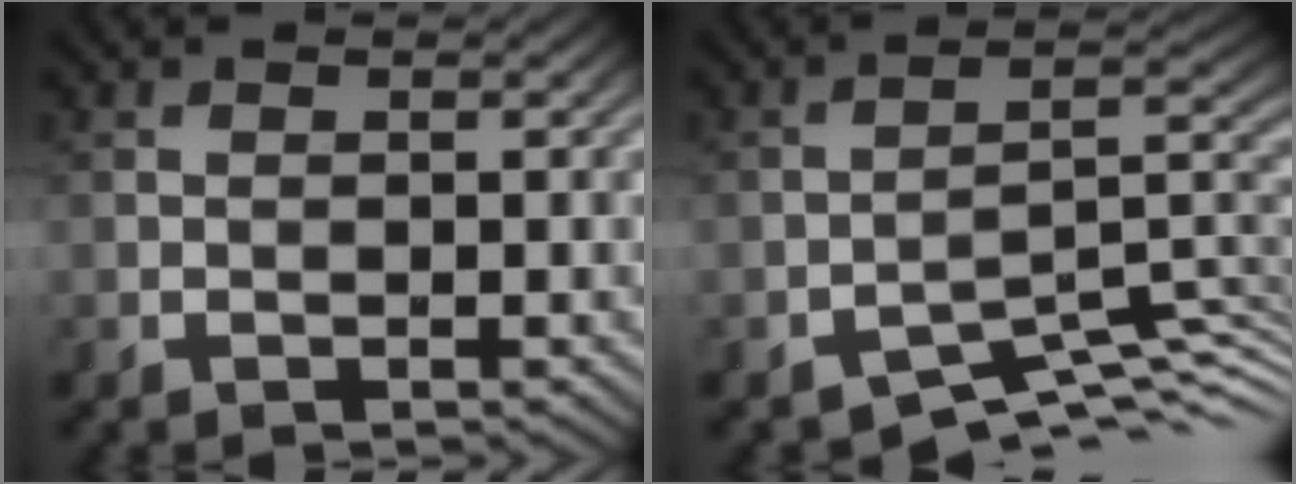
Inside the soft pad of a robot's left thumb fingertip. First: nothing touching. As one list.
[{"total": 7.9, "force": [-5.7, 2.7, 4.8], "torque": [-0.063, -0.006, -0.101]}]